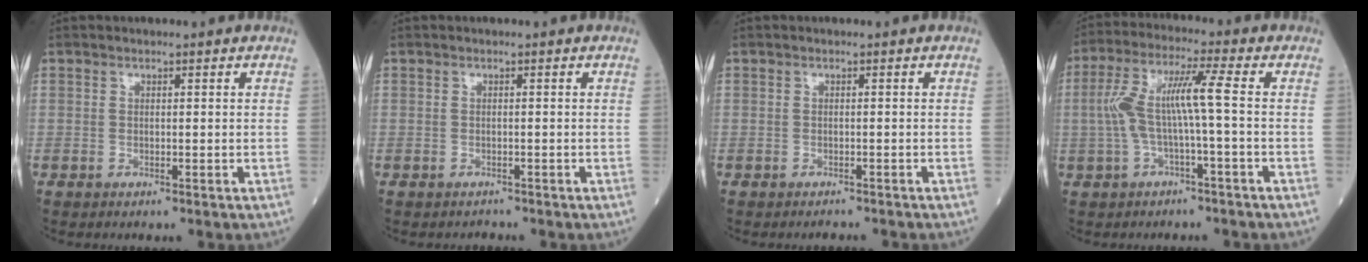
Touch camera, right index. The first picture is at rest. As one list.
[{"total": 0.6, "force": [-0.5, 0.2, -0.2], "torque": [-0.004, -0.002, -0.012]}, {"total": 1.2, "force": [-1.1, 0.2, 0.1], "torque": [-0.004, -0.001, -0.015]}, {"total": 7.9, "force": [-0.7, -0.1, 7.9], "torque": [-0.167, 0.030, -0.013]}]